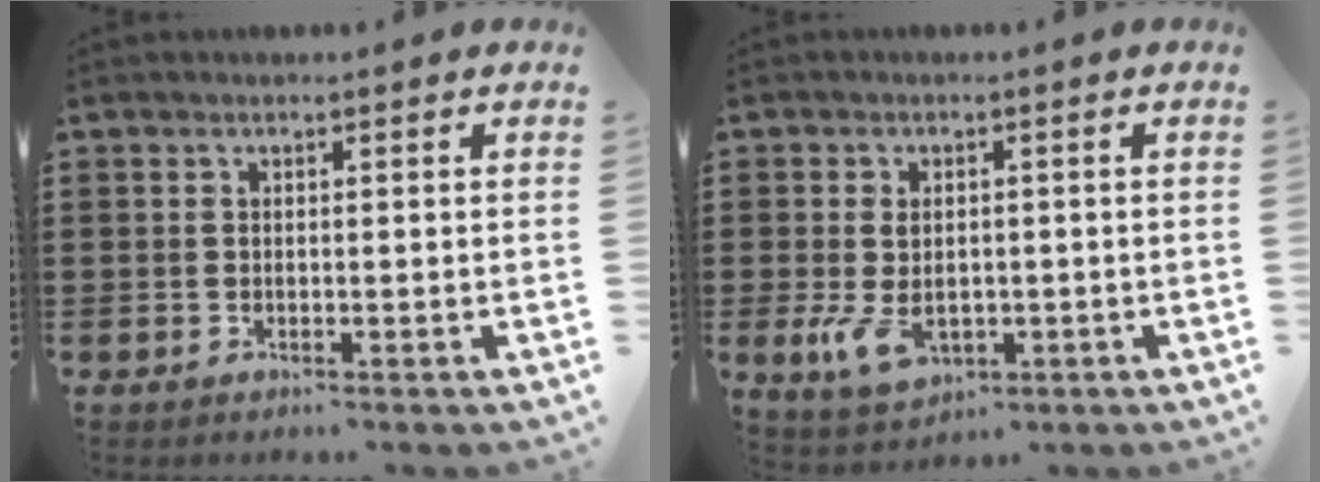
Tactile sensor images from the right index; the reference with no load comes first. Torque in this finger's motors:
{"motor_torque": [0.77, -0.25, 0.71, 0.15]}